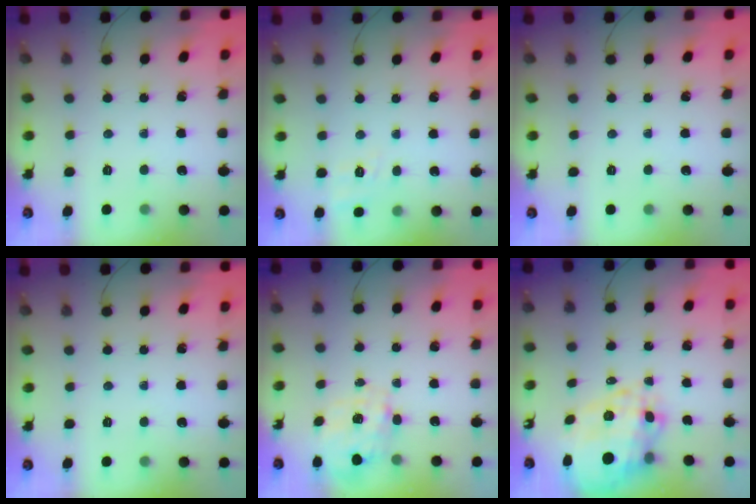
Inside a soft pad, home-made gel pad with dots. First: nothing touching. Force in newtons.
{"total": 6.7, "press": 6.4, "slide": 2.1}
{"total": 0.0}
{"total": 0.0}
{"total": 3.9, "press": 3.8, "slide": 0.9}
{"total": 12.8, "press": 12.1, "slide": 4.1}